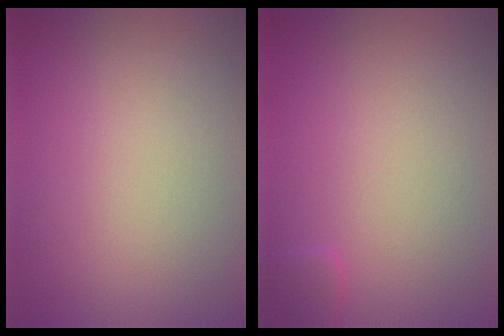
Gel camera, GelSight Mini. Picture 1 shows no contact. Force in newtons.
{"total": 1.0, "press": 1.0, "slide": 0.1}